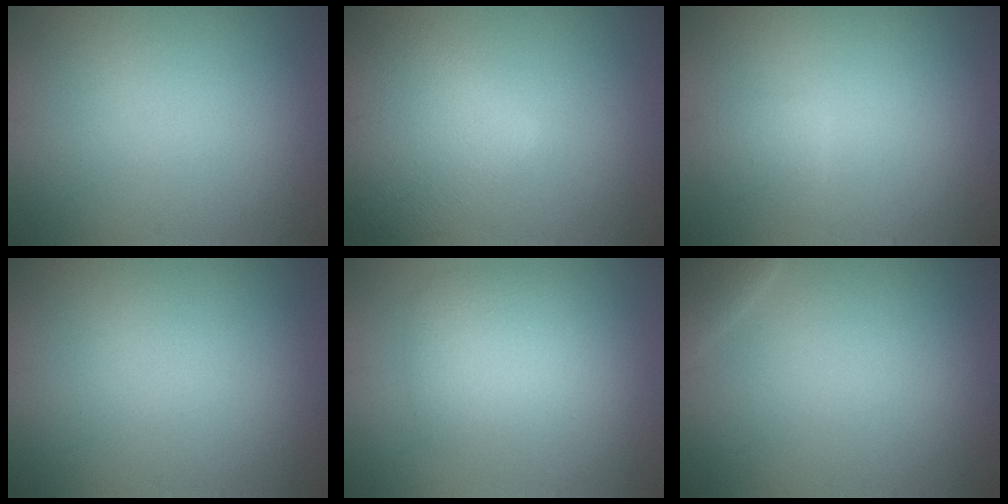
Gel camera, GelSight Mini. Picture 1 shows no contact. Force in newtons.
{"total": 6.6, "press": 6.6, "slide": 0.4}
{"total": 1.4, "press": 1.4, "slide": 0.1}
{"total": 0.0}
{"total": 2.9, "press": 2.9, "slide": 0.2}
{"total": 1.7, "press": 1.7, "slide": 0.1}